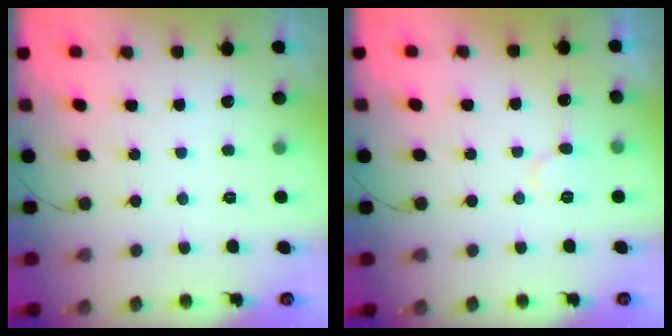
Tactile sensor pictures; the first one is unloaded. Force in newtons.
{"total": 6.3, "press": 6.3, "slide": 0.5}